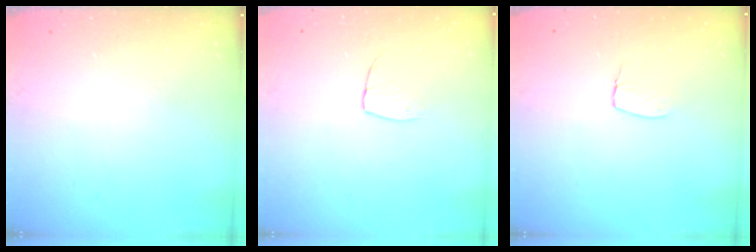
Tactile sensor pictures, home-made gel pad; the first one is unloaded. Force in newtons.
{"total": 5.2, "press": 5.2, "slide": 0.4}
{"total": 5.6, "press": 5.5, "slide": 0.4}